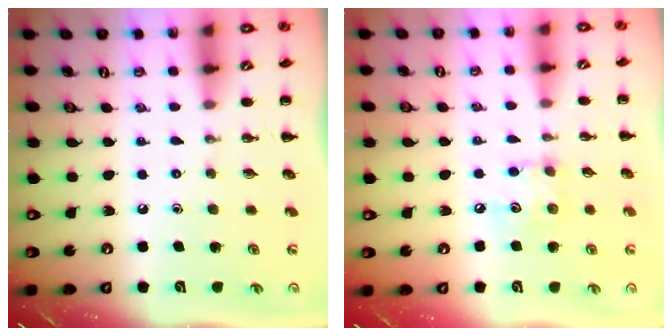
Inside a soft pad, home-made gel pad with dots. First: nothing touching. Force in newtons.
{"total": 6.3, "press": 6.2, "slide": 0.9}